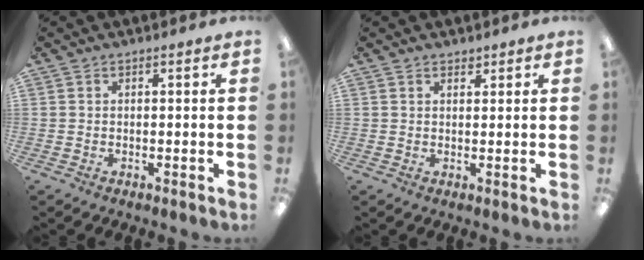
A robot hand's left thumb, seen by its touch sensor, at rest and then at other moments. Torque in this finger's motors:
{"motor_torque": [-0.36, -0.24, -0.21, -0.23, 0.03]}